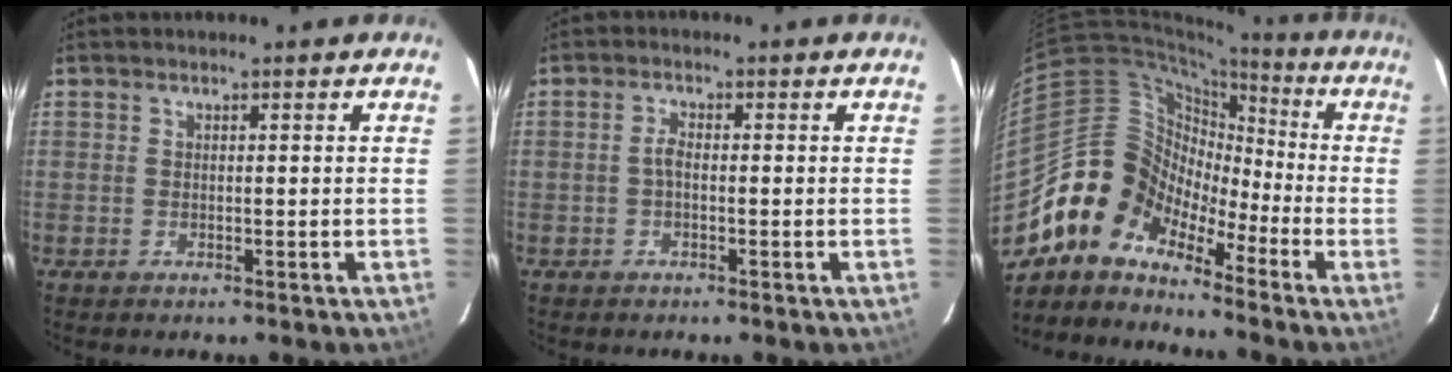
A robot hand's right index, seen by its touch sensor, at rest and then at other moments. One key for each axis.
{"total": 1.6, "fx": -0.4, "fy": 0.7, "fz": 1.4, "tx": -0.029, "ty": 0.006, "tz": -0.010}
{"total": 11.3, "fx": -8.4, "fy": 7.1, "fz": 2.4, "tx": -0.049, "ty": 0.037, "tz": -0.189}